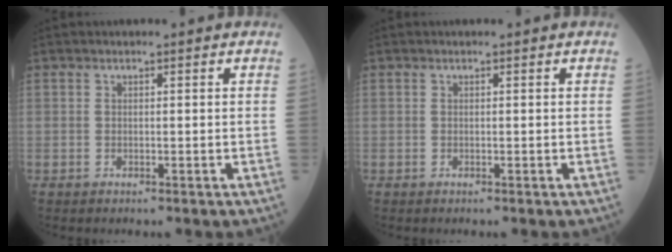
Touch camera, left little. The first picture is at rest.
{"total": 0.0}